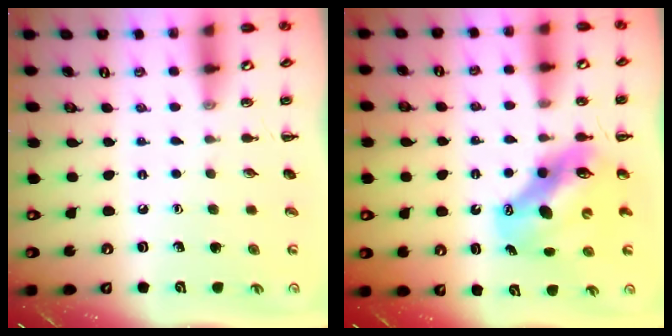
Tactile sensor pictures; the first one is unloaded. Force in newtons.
{"total": 11.3, "press": 10.9, "slide": 3.1}